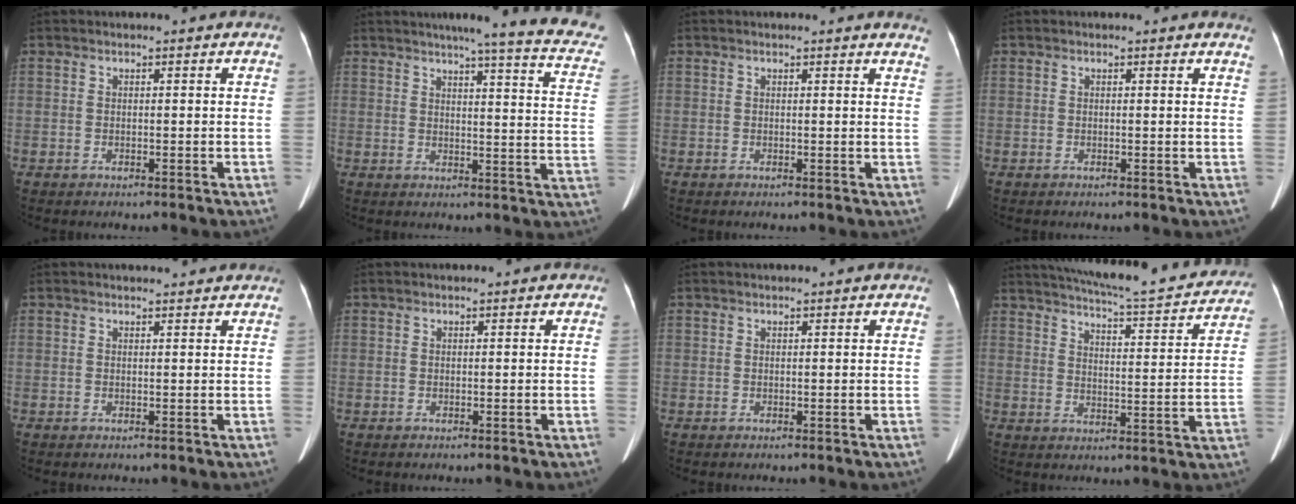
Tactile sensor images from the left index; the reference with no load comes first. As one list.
[{"total": 19.2, "force": [16.5, 0.6, 9.6], "torque": [-0.116, -0.048, 0.176]}, {"total": 3.6, "force": [3.6, 0.2, 0.7], "torque": [-0.006, -0.016, 0.014]}, {"total": 2.2, "force": [2.2, 0.2, 0.4], "torque": [-0.009, -0.007, 0.006]}, {"total": 2.7, "force": [2.7, 0.3, 0.5], "torque": [-0.012, 0.011, 0.032]}, {"total": 0.0}, {"total": 0.7, "force": [0.7, 0.0, 0.3], "torque": [-0.001, 0.013, 0.012]}, {"total": 22.7, "force": [20.5, 2.9, 9.2], "torque": [-0.144, -0.019, 0.260]}]